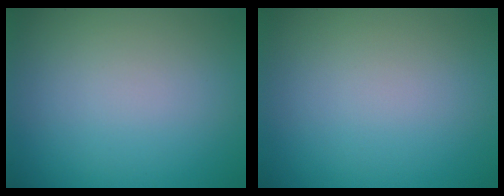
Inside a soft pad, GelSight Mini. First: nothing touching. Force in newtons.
{"total": 0.0}